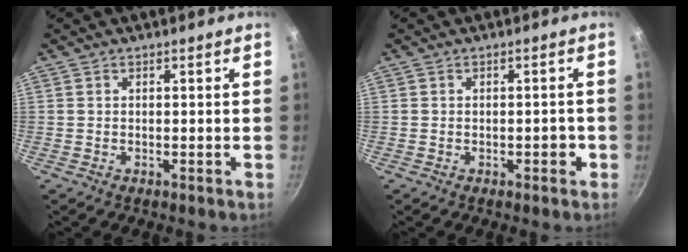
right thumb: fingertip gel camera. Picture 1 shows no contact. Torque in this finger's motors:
{"motor_torque": [0.37, 0.04, 0.36, -0.38, -0.05]}